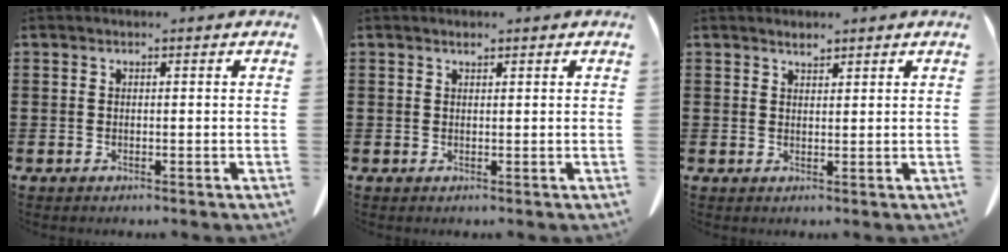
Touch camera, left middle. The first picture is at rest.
{"total": 0.8, "force": [0.6, 0.2, 0.4], "torque": [-0.008, 0.002, 0.012]}
{"total": 1.5, "force": [1.4, 0.3, 0.4], "torque": [-0.010, 0.001, 0.027]}